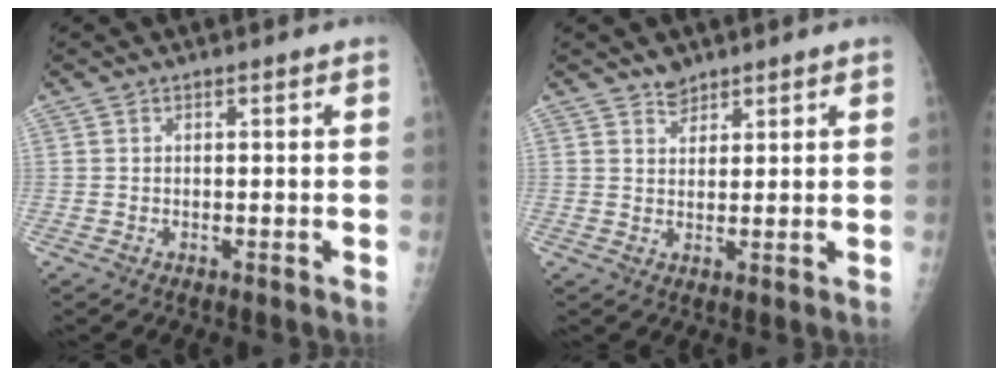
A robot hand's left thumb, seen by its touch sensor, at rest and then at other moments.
{"total": 2.5, "force": [2.1, 1.3, 0.4], "torque": [0.009, -0.016, 0.034]}